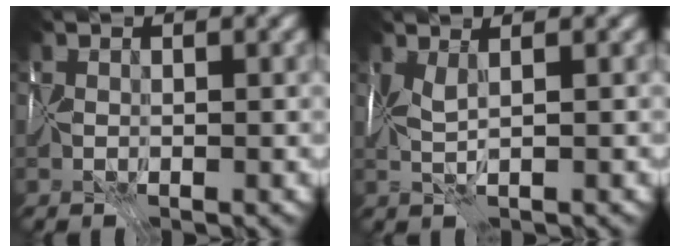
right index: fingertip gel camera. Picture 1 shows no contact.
{"total": 1.9, "force": [0.8, 0.2, 1.7], "torque": [-0.033, 0.008, 0.012]}